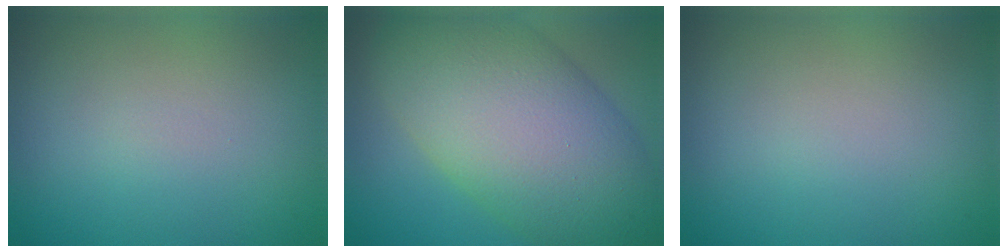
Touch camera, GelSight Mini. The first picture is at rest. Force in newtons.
{"total": 13.4, "press": 13.4, "slide": 0.5}
{"total": 0.0}